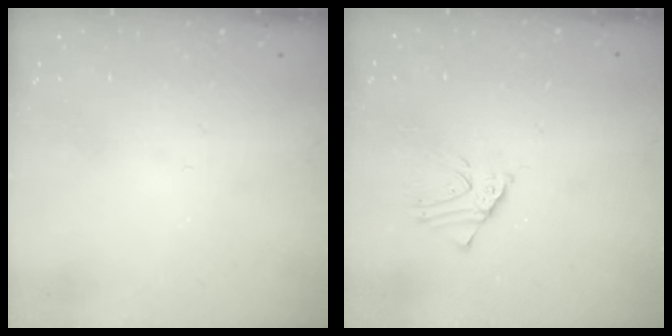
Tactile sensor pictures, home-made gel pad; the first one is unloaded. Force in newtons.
{"total": 1.5, "press": 1.5, "slide": 0.1}